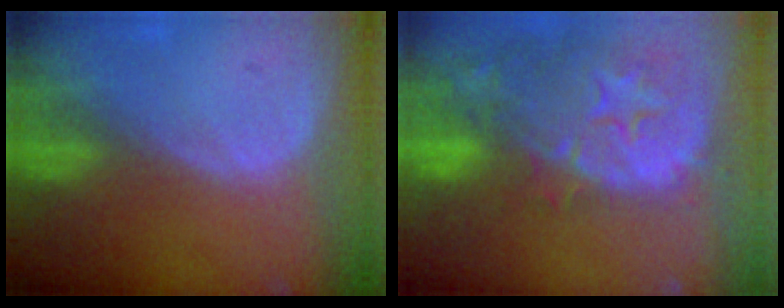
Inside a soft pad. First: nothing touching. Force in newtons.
{"total": 15.0, "press": 12.0, "slide": 9.1}